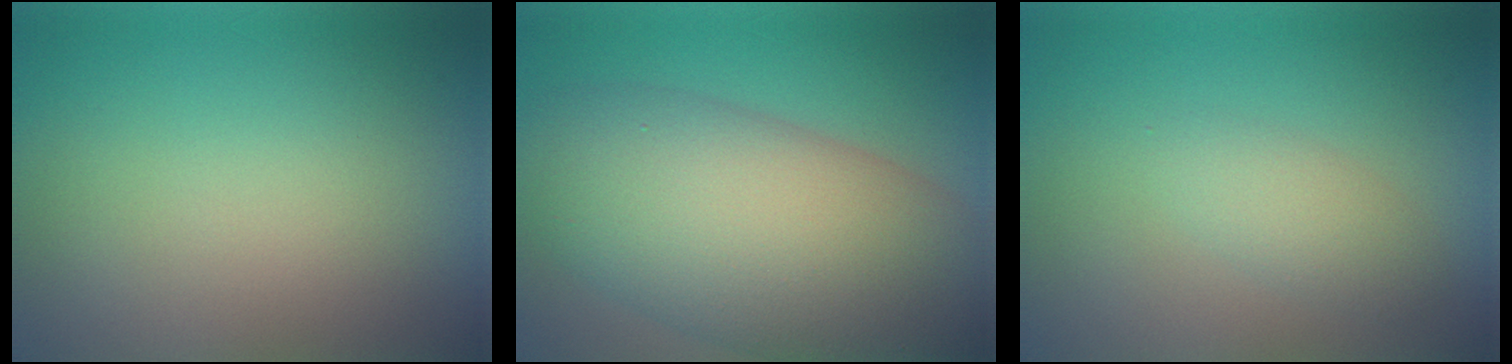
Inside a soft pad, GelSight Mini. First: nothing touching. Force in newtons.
{"total": 13.3, "press": 13.3, "slide": 0.5}
{"total": 2.0, "press": 2.0, "slide": 0.1}